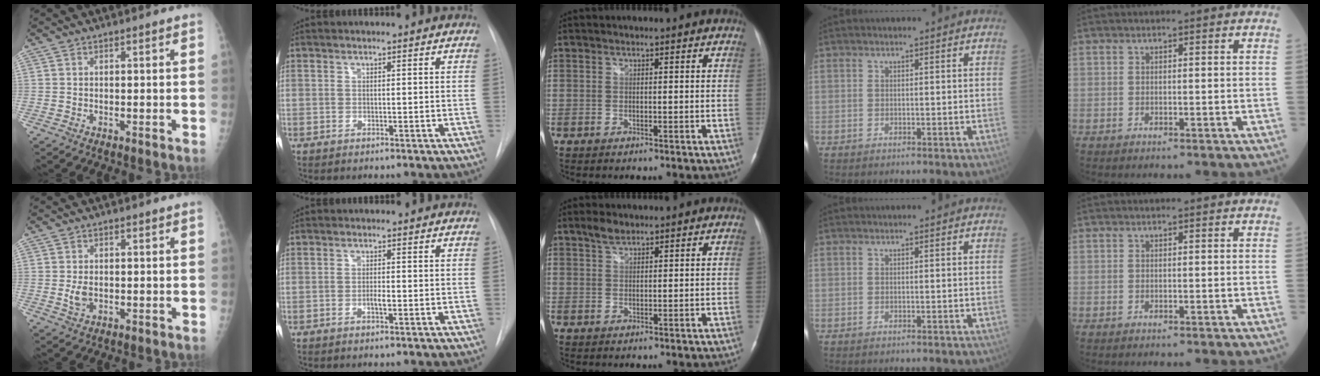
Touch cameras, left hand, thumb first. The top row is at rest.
{"thumb": {"total": 2.7, "force": [-0.2, 1.8, 2.1], "torque": [-0.039, -0.005, 0.002]}, "index": {"total": 1.3, "force": [-0.4, 0.2, 1.2], "torque": [-0.022, 0.001, -0.010]}, "middle": {"total": 2.4, "force": [1.8, 0.7, 1.4], "torque": [-0.034, 0.006, 0.037]}}